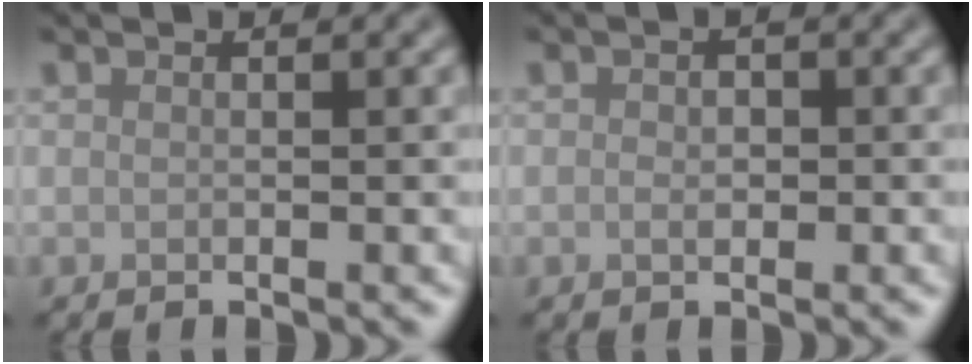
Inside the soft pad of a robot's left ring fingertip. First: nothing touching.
{"total": 1.3, "force": [-0.2, 0.8, 0.9], "torque": [-0.016, -0.001, -0.005]}